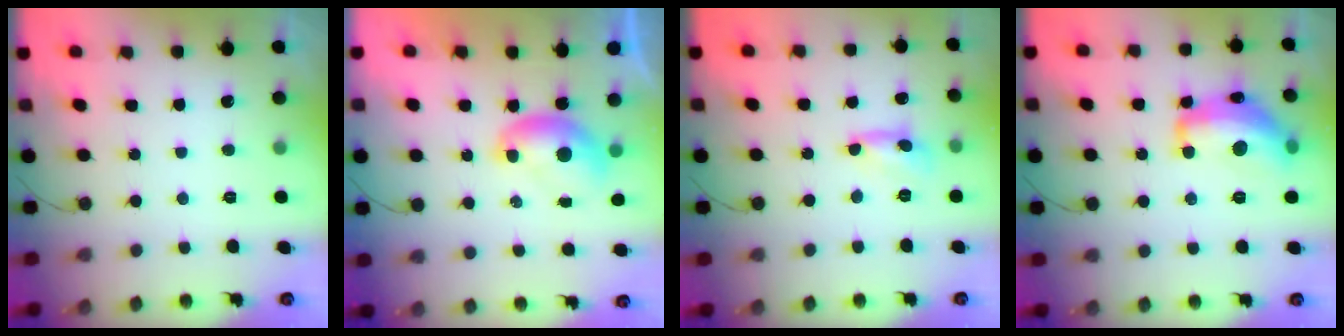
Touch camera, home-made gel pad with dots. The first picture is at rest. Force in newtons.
{"total": 7.0, "press": 7.0, "slide": 0.3}
{"total": 1.8, "press": 1.8, "slide": 0.2}
{"total": 17.2, "press": 17.2, "slide": 0.6}